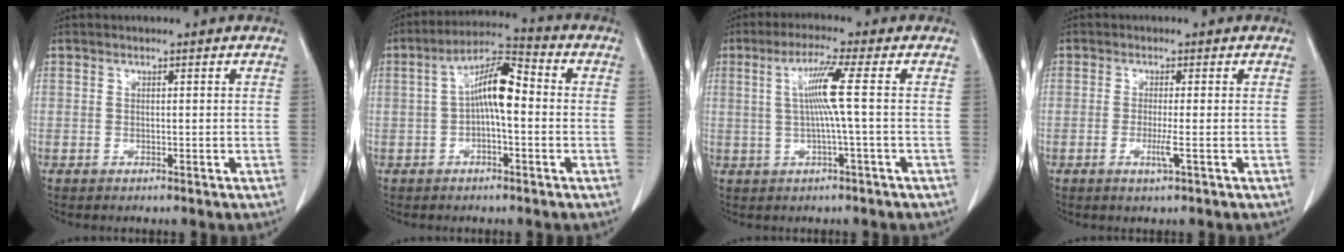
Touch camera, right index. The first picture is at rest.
{"total": 8.2, "force": [-0.1, 2.2, 7.9], "torque": [-0.147, 0.030, -0.006]}
{"total": 6.2, "force": [0.7, -1.4, 6.0], "torque": [-0.115, 0.008, 0.017]}
{"total": 2.5, "force": [-0.8, -0.5, 2.3], "torque": [-0.046, -0.007, -0.015]}